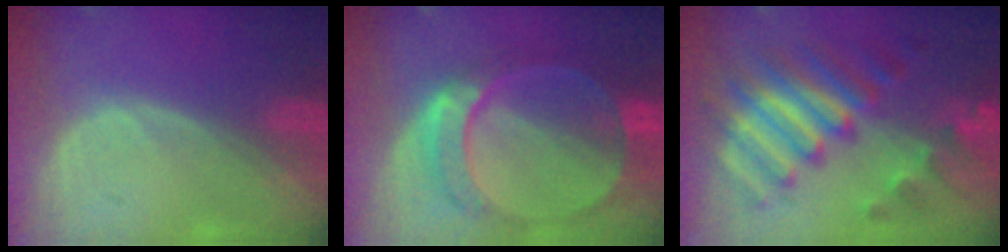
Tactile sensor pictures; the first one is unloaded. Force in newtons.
{"total": 9.5, "press": 8.3, "slide": 4.6}
{"total": 10.9, "press": 10.9, "slide": 0.9}